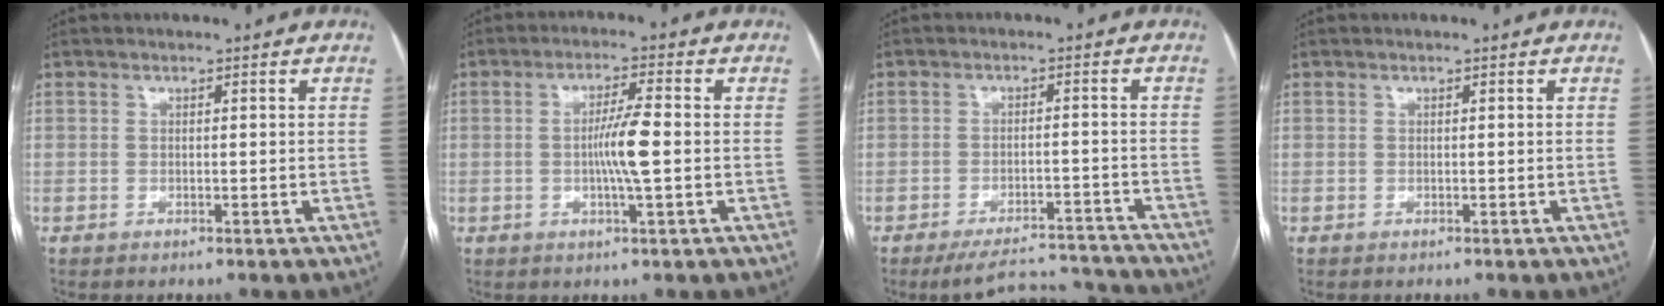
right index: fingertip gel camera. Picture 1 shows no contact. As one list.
[{"total": 5.8, "force": [-0.6, -0.1, 5.8], "torque": [-0.107, -0.001, -0.013]}, {"total": 9.5, "force": [-9.3, 1.7, 1.0], "torque": [-0.001, 0.016, -0.130]}, {"total": 0.0}]